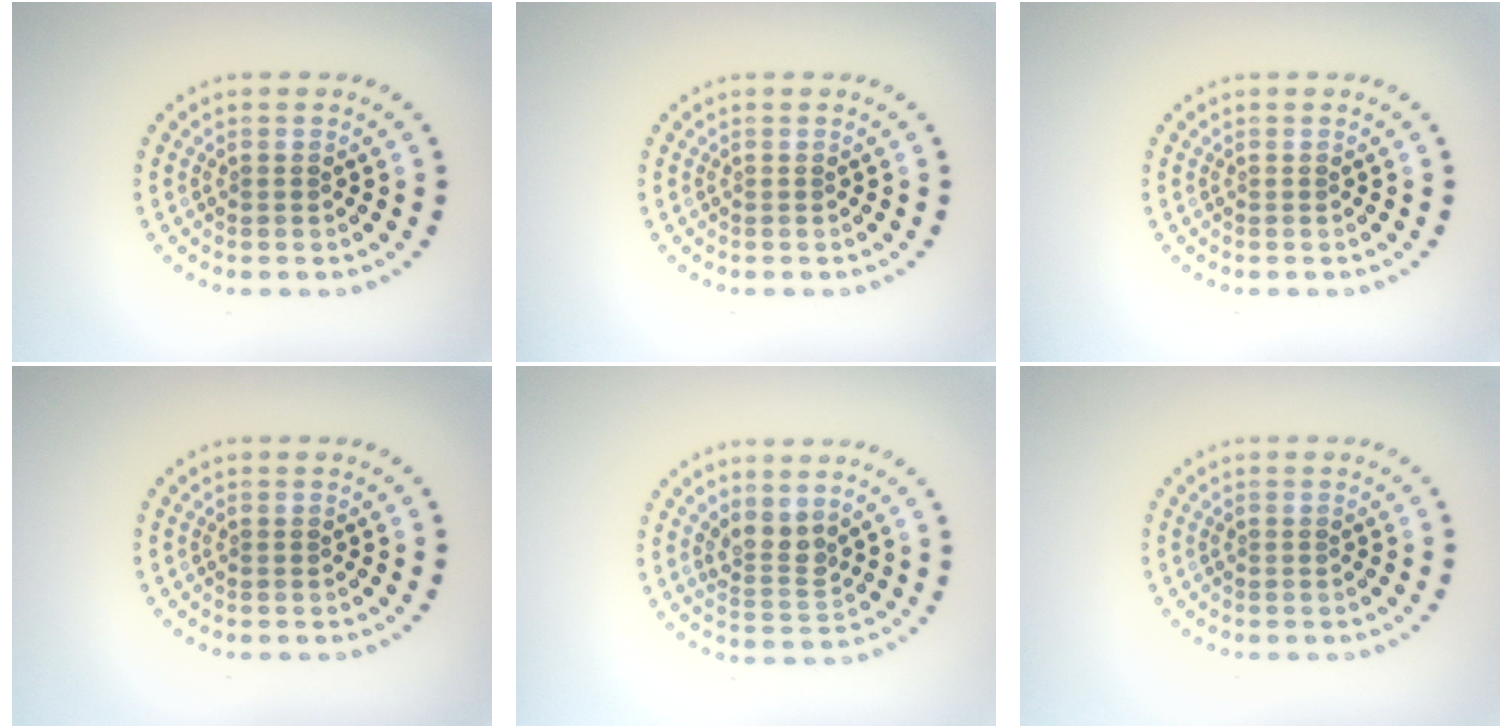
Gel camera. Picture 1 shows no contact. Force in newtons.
{"total": 0.0}
{"total": 0.0}
{"total": 0.0}
{"total": 2.5, "press": 2.0, "slide": 1.6}
{"total": 0.0}